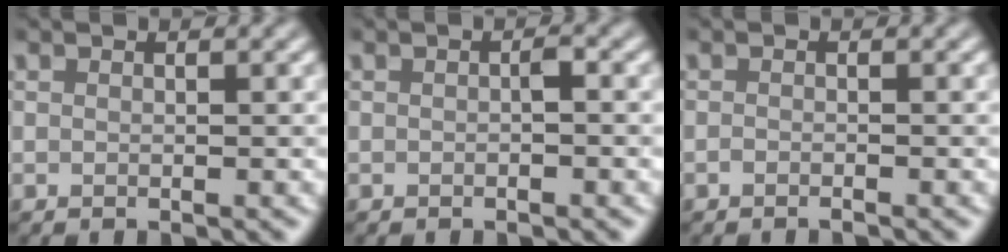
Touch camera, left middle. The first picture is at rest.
{"total": 0.8, "force": [-0.2, 0.2, 0.7], "torque": [-0.013, 0.002, -0.003]}
{"total": 0.8, "force": [-0.7, 0.1, 0.4], "torque": [-0.004, 0.001, -0.014]}